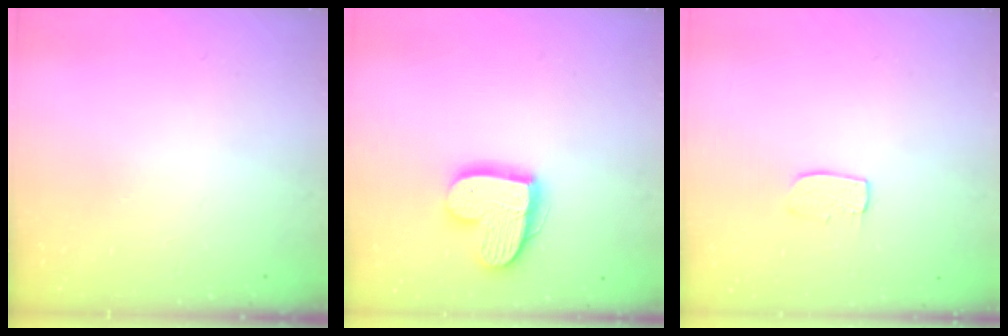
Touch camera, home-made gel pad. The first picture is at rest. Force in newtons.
{"total": 13.9, "press": 13.9, "slide": 1.0}
{"total": 5.6, "press": 5.6, "slide": 0.4}